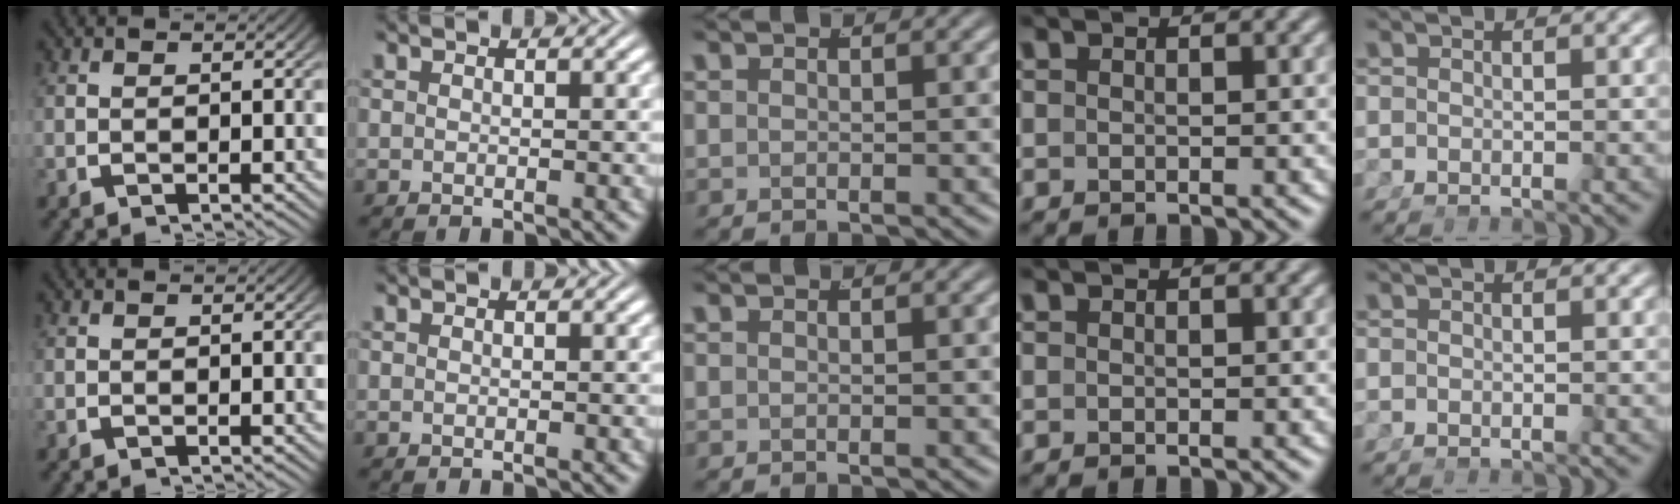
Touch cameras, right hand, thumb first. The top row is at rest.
{}